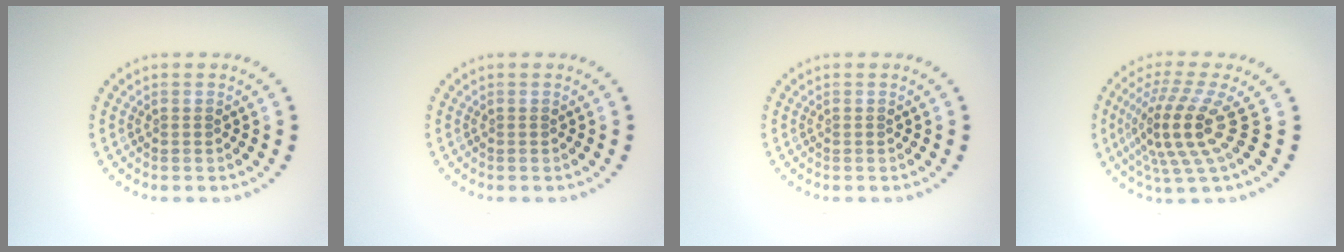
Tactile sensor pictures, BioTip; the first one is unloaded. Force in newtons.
{"total": 0.0}
{"total": 0.0}
{"total": 5.2, "press": 3.7, "slide": 3.7}